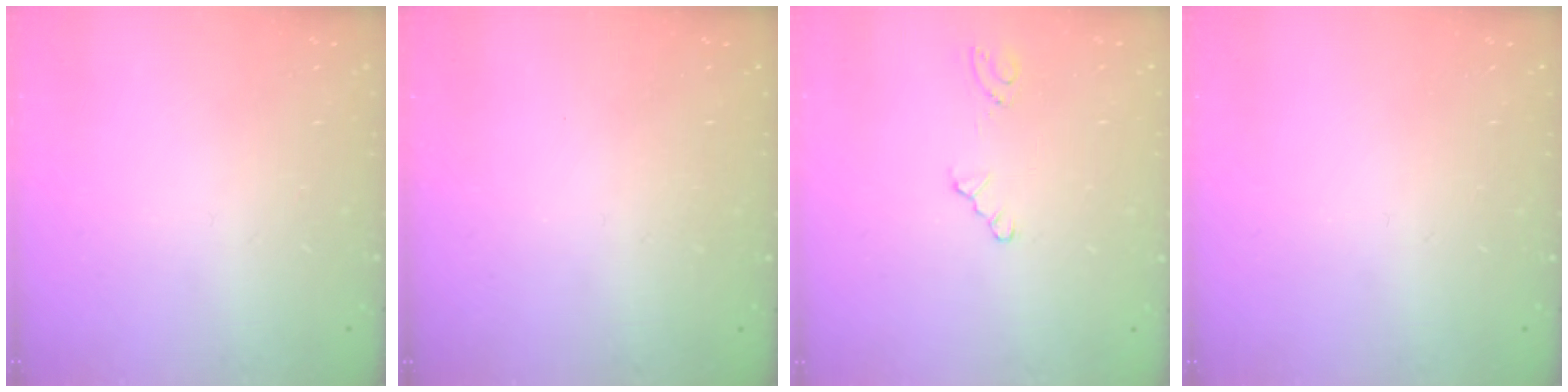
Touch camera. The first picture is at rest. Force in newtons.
{"total": 0.0}
{"total": 2.1, "press": 2.1, "slide": 0.3}
{"total": 0.0}